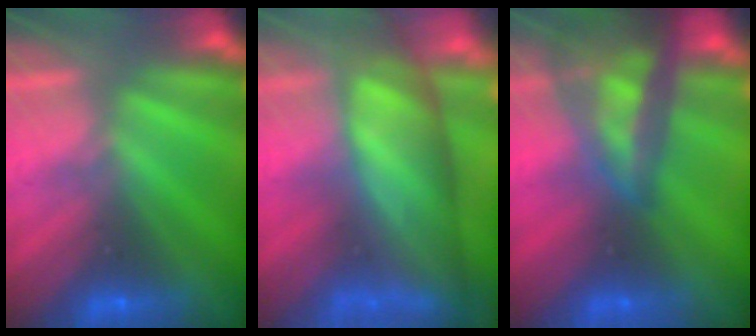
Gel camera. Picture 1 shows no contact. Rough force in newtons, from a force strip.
{"total": 11.2}
{"total": 12.7}